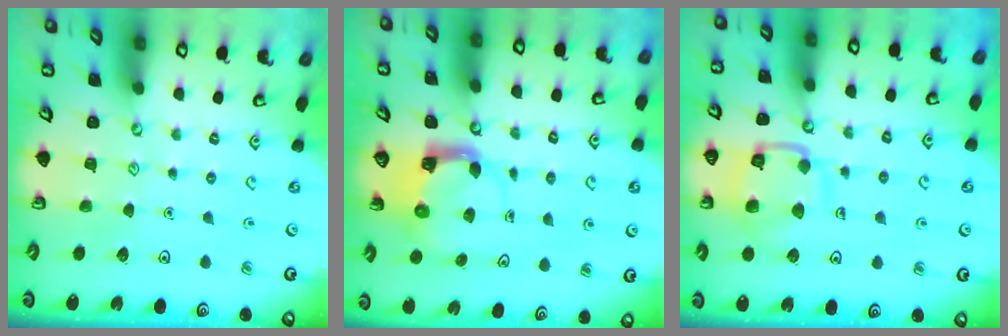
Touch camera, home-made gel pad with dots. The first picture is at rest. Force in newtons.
{"total": 4.0, "press": 3.9, "slide": 0.7}
{"total": 12.6, "press": 12.5, "slide": 1.2}